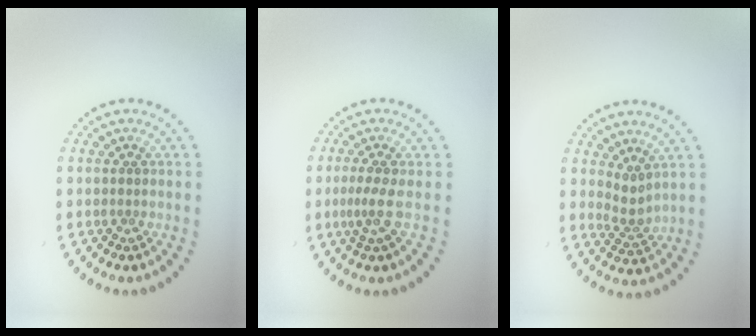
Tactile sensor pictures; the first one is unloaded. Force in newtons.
{"total": 2.1, "press": 1.4, "slide": 1.5}
{"total": 2.0, "press": 1.3, "slide": 1.5}